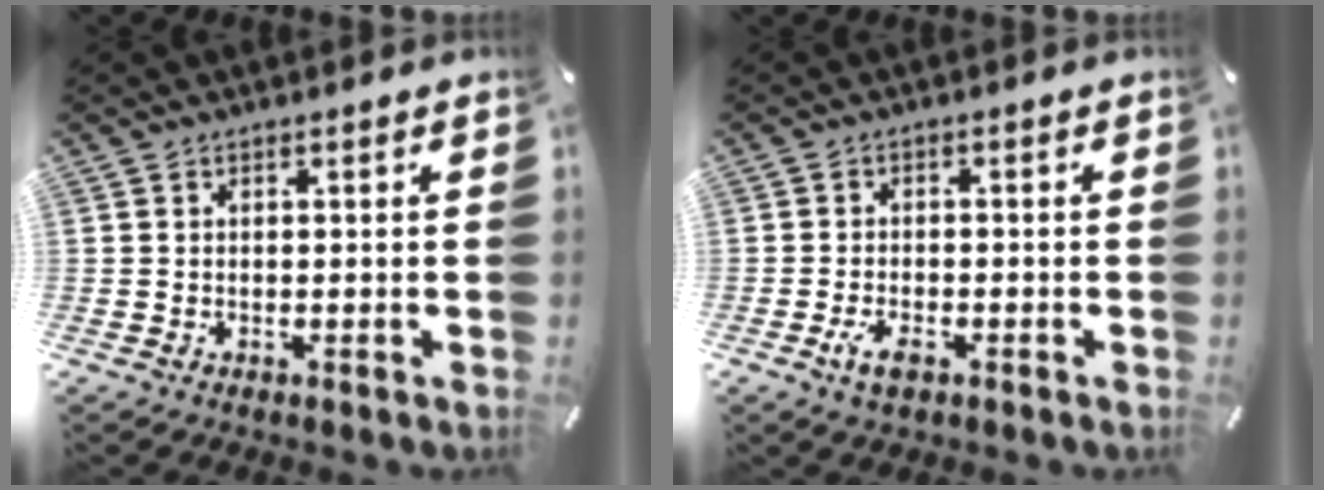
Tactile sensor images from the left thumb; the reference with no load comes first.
{"total": 3.5, "force": [-1.9, 1.6, 2.4], "torque": [-0.051, 0.004, -0.036]}